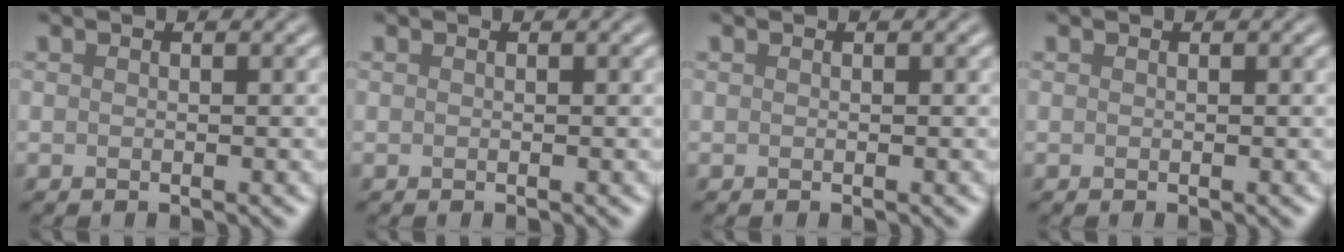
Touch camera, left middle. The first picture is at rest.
{"total": 0.0}
{"total": 0.0}
{"total": 0.0}